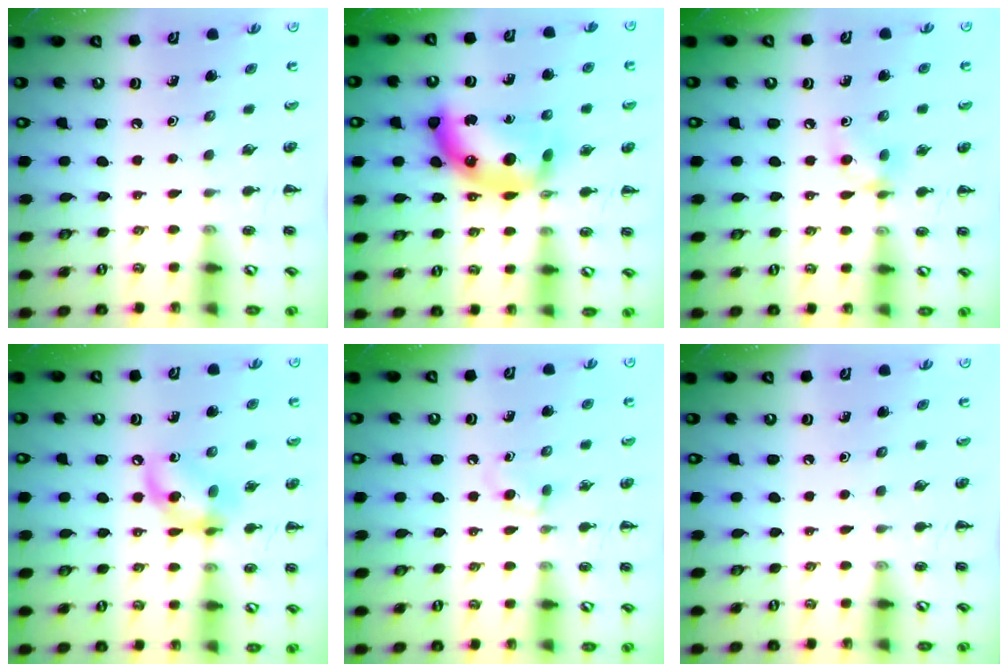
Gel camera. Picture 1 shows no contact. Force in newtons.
{"total": 15.6, "press": 15.6, "slide": 0.5}
{"total": 5.8, "press": 5.7, "slide": 0.6}
{"total": 11.8, "press": 11.6, "slide": 2.4}
{"total": 2.9, "press": 2.6, "slide": 1.3}
{"total": 0.0}